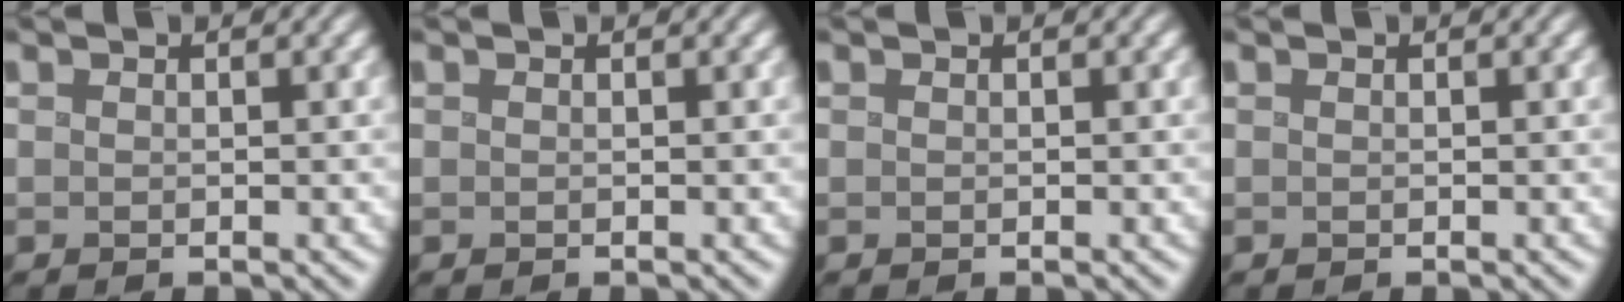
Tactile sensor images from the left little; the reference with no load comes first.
{"total": 0.0}
{"total": 0.0}
{"total": 0.0}